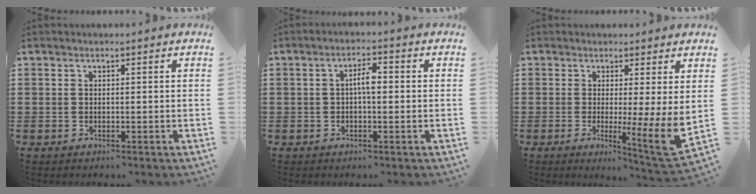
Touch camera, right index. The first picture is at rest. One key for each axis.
{"total": 3.2, "fx": -0.1, "fy": 1.0, "fz": 3.1, "tx": -0.058, "ty": 0.005, "tz": -0.004}
{"total": 6.5, "fx": 1.5, "fy": 0.7, "fz": 6.2, "tx": -0.096, "ty": -0.038, "tz": 0.030}